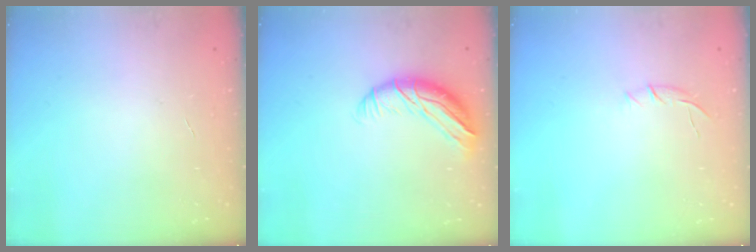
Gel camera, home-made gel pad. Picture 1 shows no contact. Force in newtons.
{"total": 10.2, "press": 9.9, "slide": 2.5}
{"total": 4.2, "press": 4.0, "slide": 1.1}